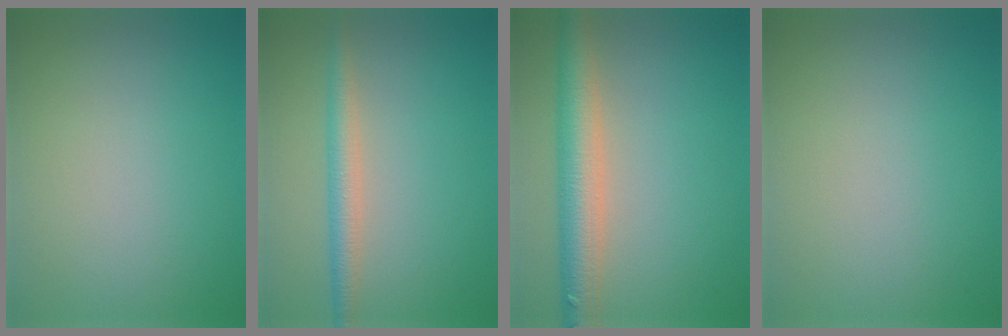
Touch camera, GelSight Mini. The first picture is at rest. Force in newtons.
{"total": 2.7, "press": 2.7, "slide": 0.0}
{"total": 5.9, "press": 5.9, "slide": 0.4}
{"total": 0.0}